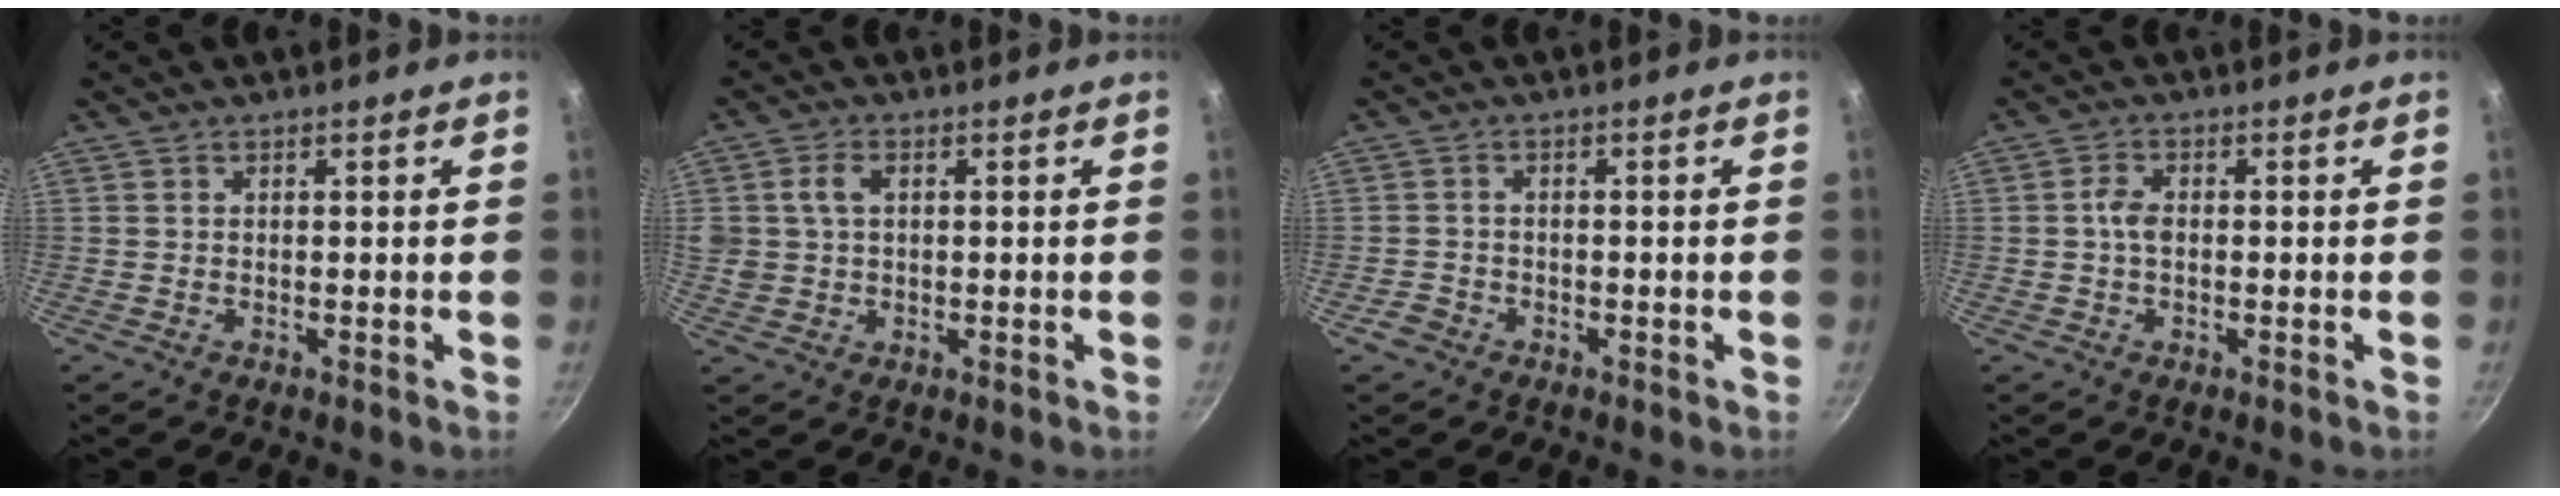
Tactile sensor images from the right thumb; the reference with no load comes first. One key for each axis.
{"total": 5.1, "fx": 1.2, "fy": 3.6, "fz": 3.3, "tx": -0.054, "ty": 0.003, "tz": 0.023}
{"total": 2.3, "fx": -1.4, "fy": 1.7, "fz": 0.6, "tx": -0.008, "ty": 0.018, "tz": -0.023}
{"total": 2.9, "fx": -0.1, "fy": 1.9, "fz": 2.2, "tx": -0.043, "ty": 0.008, "tz": -0.006}